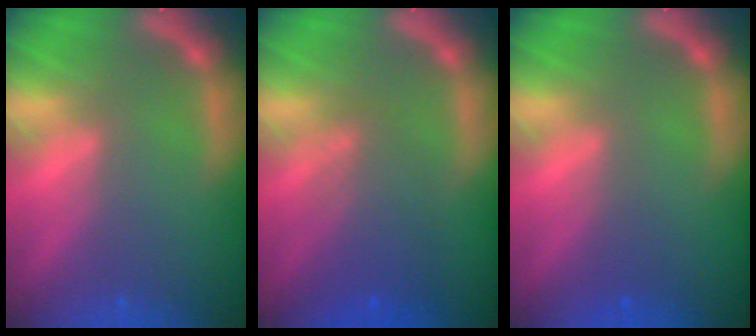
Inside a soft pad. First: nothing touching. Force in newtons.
{"total": 4.6}
{"total": 1.0}